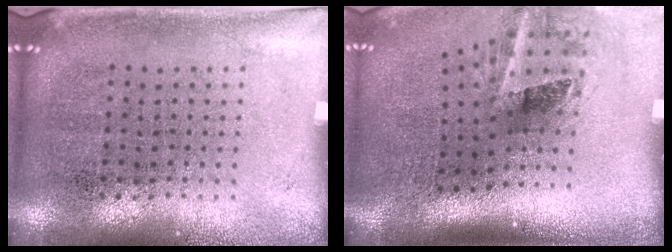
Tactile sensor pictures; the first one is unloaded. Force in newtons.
{"total": 2.0, "press": 1.3, "slide": 1.5}